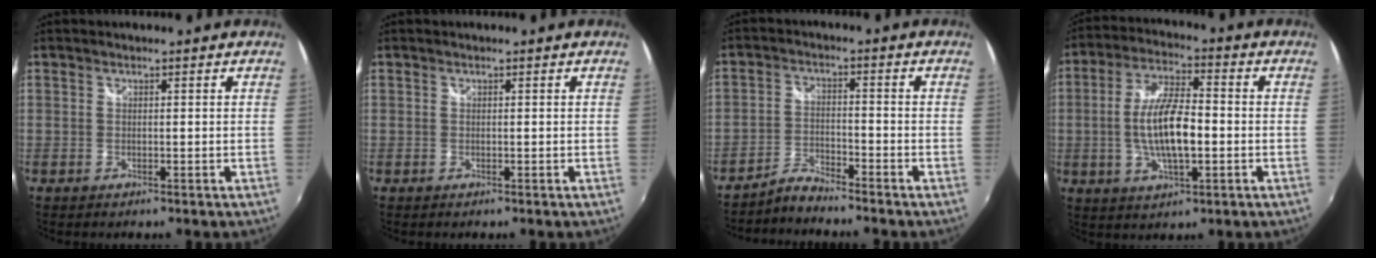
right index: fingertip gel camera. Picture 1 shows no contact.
{"total": 0.0}
{"total": 4.1, "force": [-4.0, 0.3, 0.8], "torque": [-0.027, 0.005, -0.081]}
{"total": 11.6, "force": [-1.6, 3.8, 10.8], "torque": [-0.216, 0.003, -0.028]}